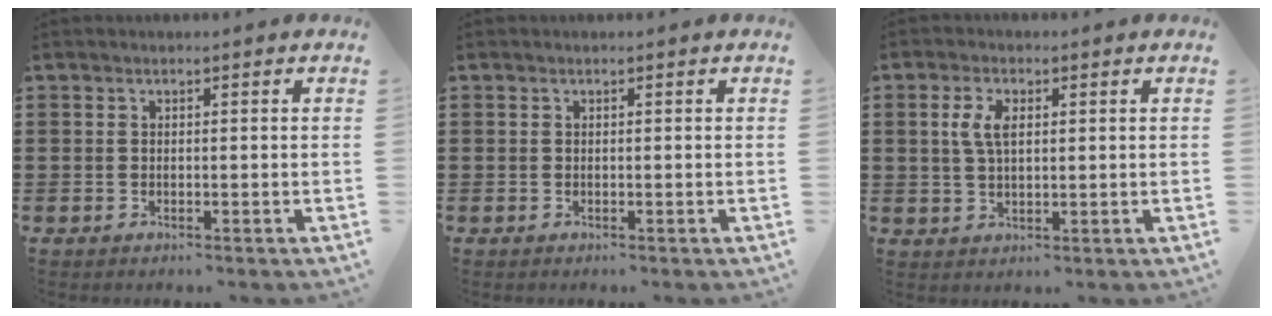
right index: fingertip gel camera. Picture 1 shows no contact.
{"total": 0.0}
{"total": 4.4, "force": [1.1, 2.2, 3.7], "torque": [-0.079, 0.011, 0.017]}